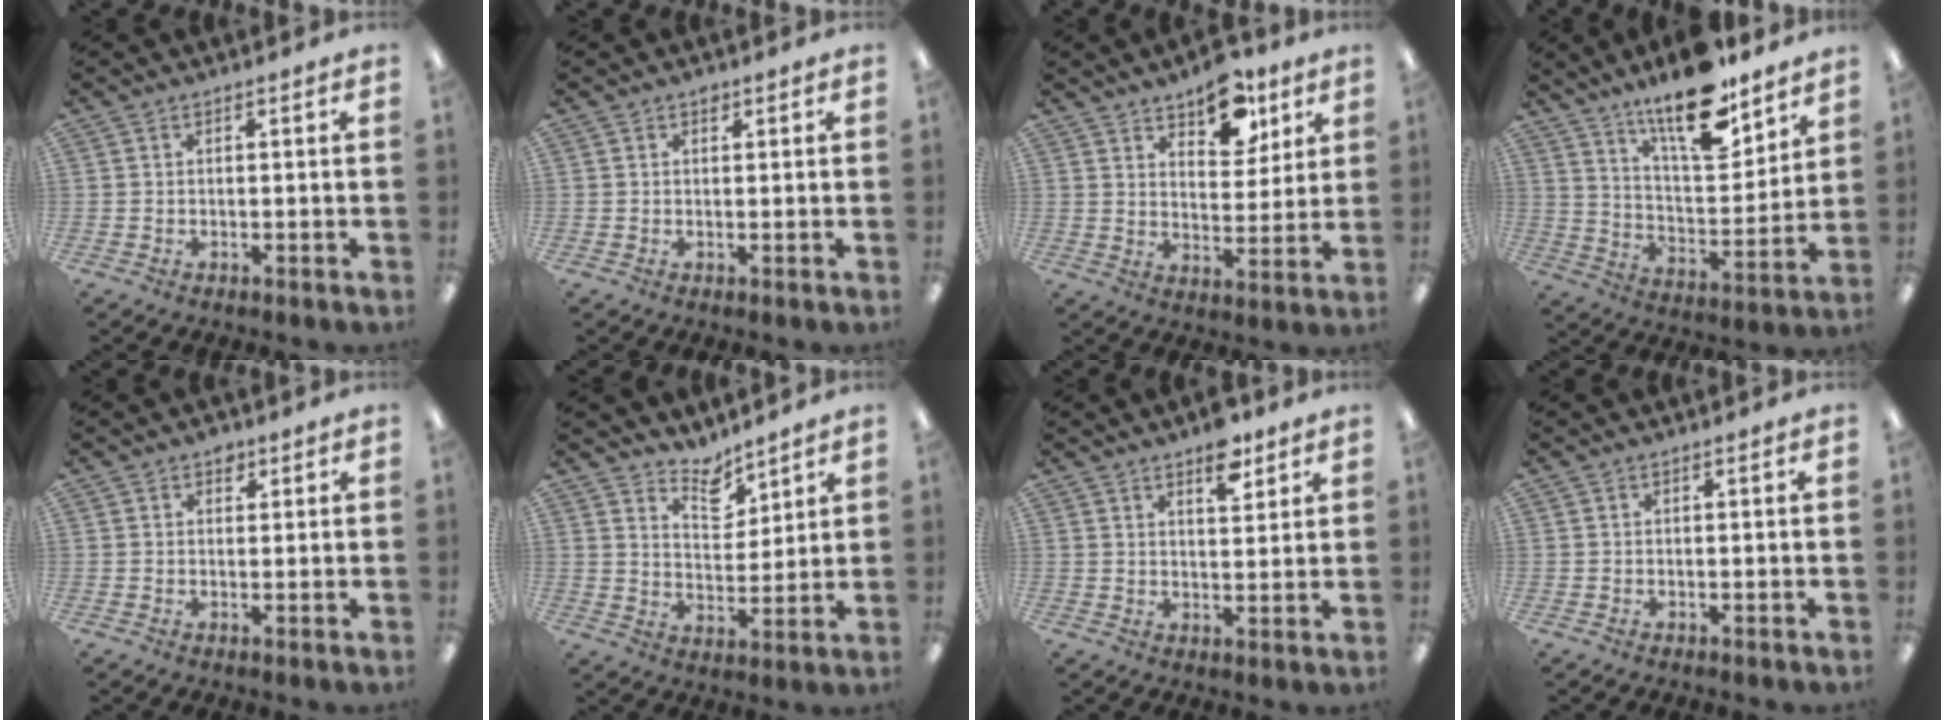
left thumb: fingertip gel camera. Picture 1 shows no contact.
{"total": 1.2, "force": [0.9, 0.7, 0.6], "torque": [-0.004, -0.002, 0.014]}
{"total": 10.9, "force": [7.9, 5.6, 4.9], "torque": [-0.059, -0.041, 0.139]}
{"total": 17.8, "force": [13.2, 5.7, 10.5], "torque": [-0.165, -0.086, 0.221]}
{"total": 2.5, "force": [1.6, 1.6, 1.1], "torque": [0.001, -0.005, 0.023]}
{"total": 7.4, "force": [6.5, 3.1, 1.7], "torque": [-0.017, -0.048, 0.117]}
{"total": 7.0, "force": [4.9, 2.9, 3.9], "torque": [-0.041, -0.031, 0.080]}
{"total": 0.0}